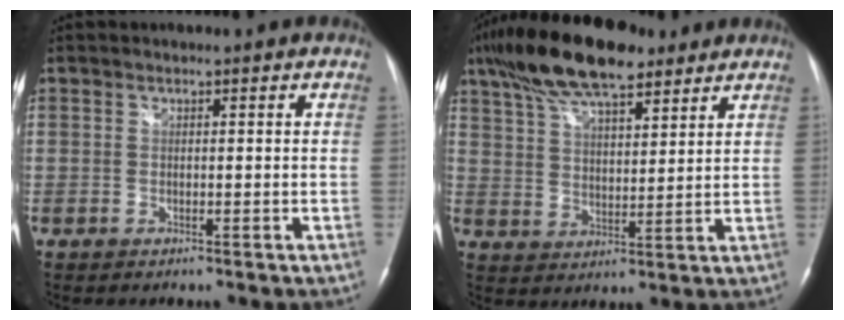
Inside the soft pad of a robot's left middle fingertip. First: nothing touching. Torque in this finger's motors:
{"motor_torque": [1.51, -0.63, 0.25, 0.21]}